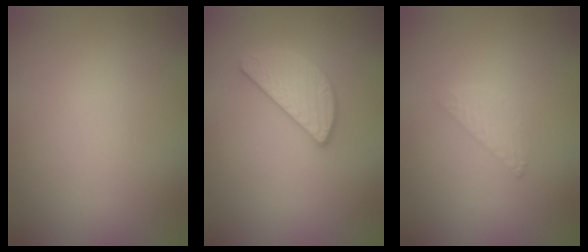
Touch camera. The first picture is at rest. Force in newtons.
{"total": 2.7, "press": 2.7, "slide": 0.1}
{"total": 1.1, "press": 1.1, "slide": 0.1}